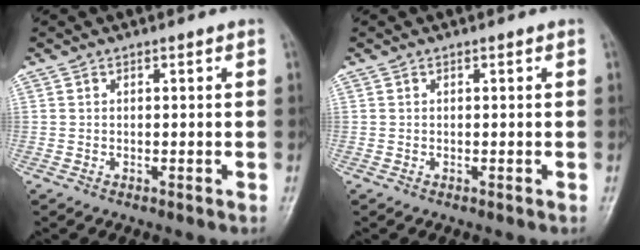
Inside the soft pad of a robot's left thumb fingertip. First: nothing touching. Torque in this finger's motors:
{"motor_torque": [0.00, 0.00, 0.02, -0.03, 0.00]}